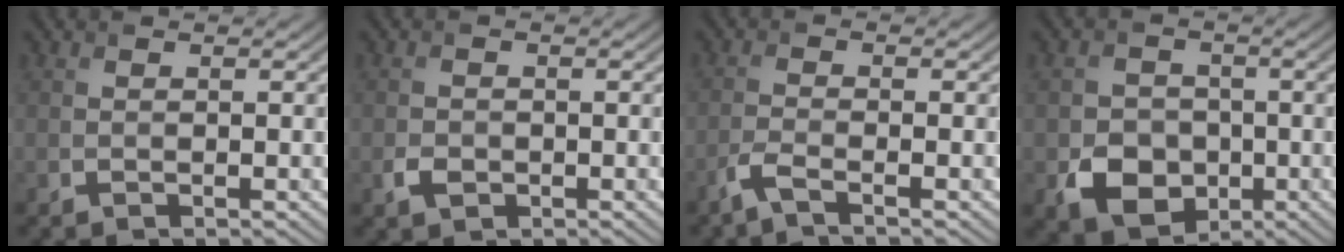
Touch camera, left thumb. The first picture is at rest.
{"total": 1.8, "force": [-0.7, 1.4, 0.9], "torque": [-0.019, -0.005, -0.015]}
{"total": 2.6, "force": [-1.8, 0.3, 1.8], "torque": [-0.038, -0.001, -0.050]}
{"total": 6.4, "force": [-2.0, 5.3, 3.0], "torque": [-0.056, -0.015, -0.041]}